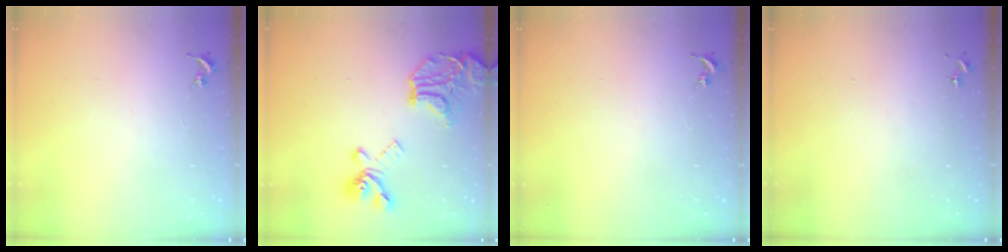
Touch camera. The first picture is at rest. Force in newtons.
{"total": 21.1, "press": 21.0, "slide": 2.3}
{"total": 0.0}
{"total": 0.0}